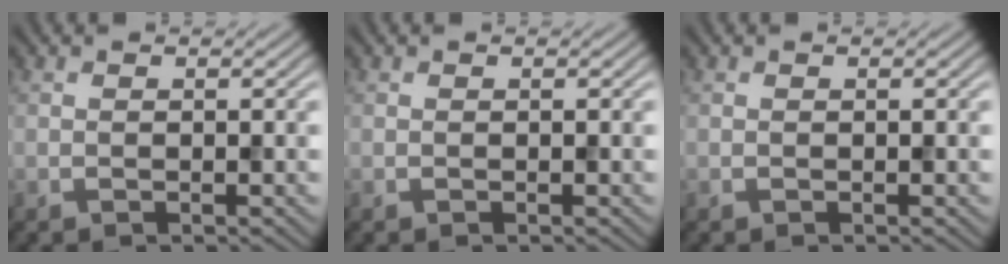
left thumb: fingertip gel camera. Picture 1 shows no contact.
{"total": 0.0}
{"total": 0.0}